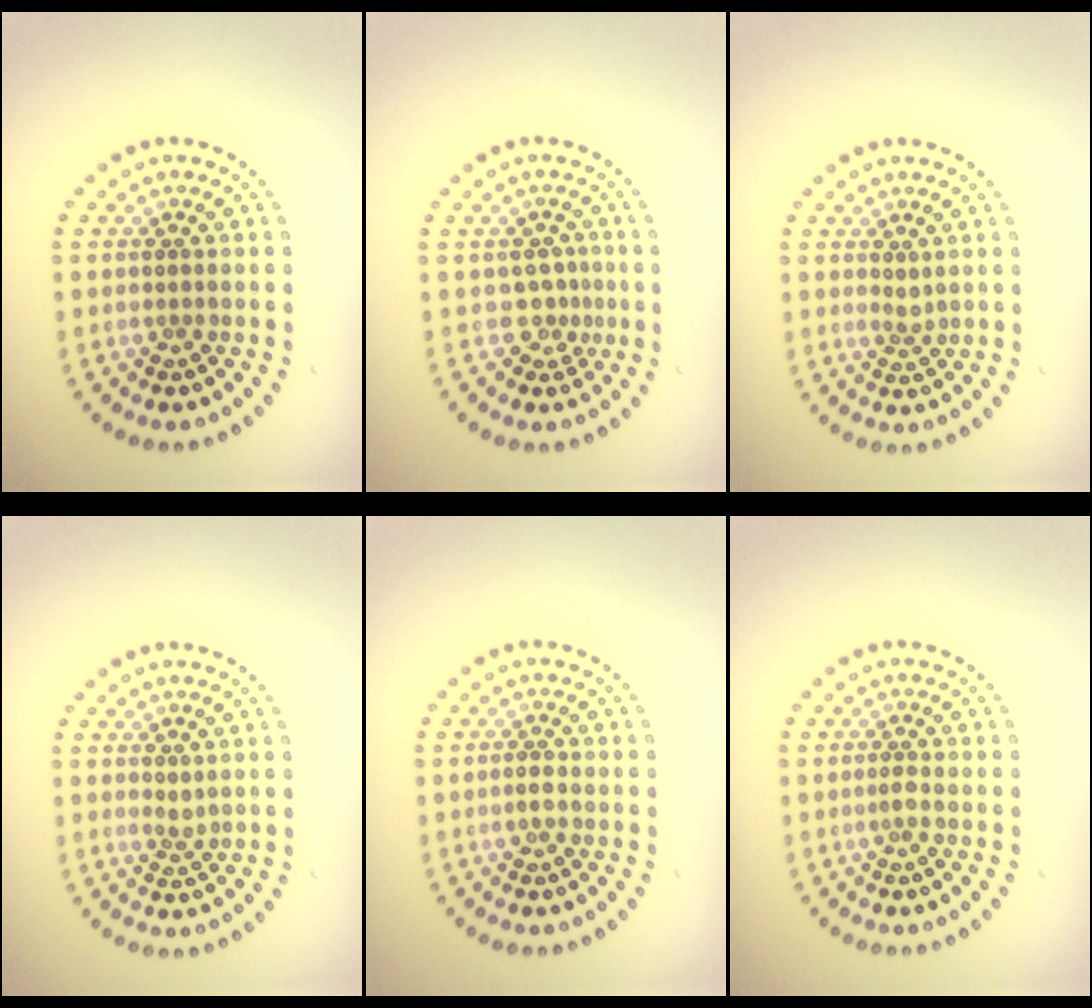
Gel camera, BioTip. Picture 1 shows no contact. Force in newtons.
{"total": 2.1, "press": 1.4, "slide": 1.6}
{"total": 0.9, "press": 0.7, "slide": 0.7}
{"total": 0.9, "press": 0.7, "slide": 0.6}
{"total": 1.1, "press": 1.0, "slide": 0.4}
{"total": 0.9, "press": 0.6, "slide": 0.7}